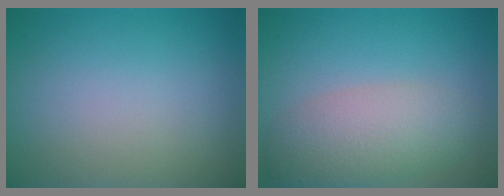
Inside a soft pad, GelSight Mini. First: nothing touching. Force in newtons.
{"total": 5.0, "press": 5.0, "slide": 0.2}